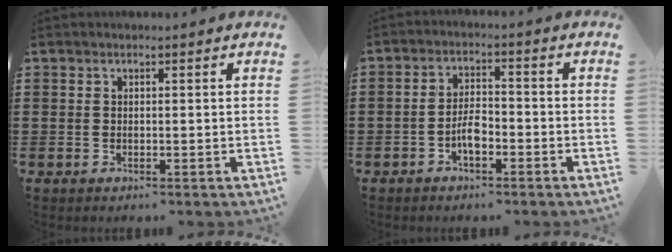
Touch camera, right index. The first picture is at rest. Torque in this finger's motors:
{"motor_torque": [2.14, 0.00, 0.62, 0.06]}